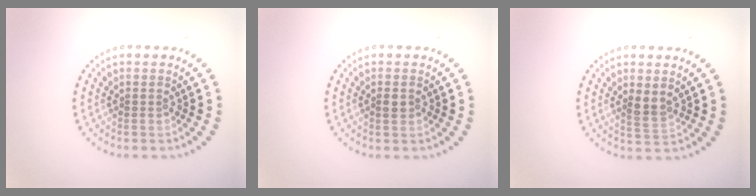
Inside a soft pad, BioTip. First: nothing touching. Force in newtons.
{"total": 0.8, "press": 0.8, "slide": 0.2}
{"total": 1.8, "press": 1.6, "slide": 0.8}